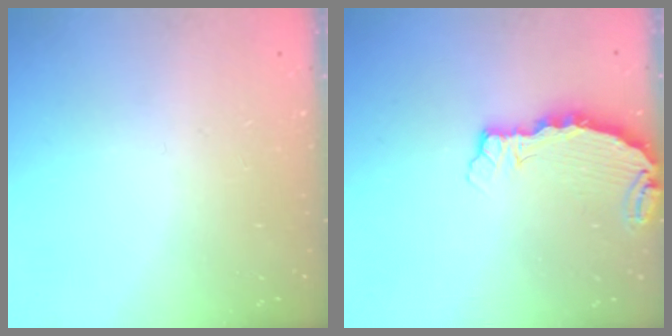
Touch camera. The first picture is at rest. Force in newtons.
{"total": 6.0, "press": 6.0, "slide": 0.5}